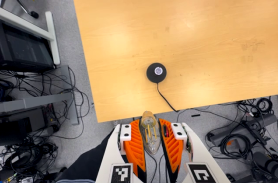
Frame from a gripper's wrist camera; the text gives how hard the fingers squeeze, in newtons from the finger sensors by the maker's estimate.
{"total": 20.7, "left": 23.3, "right": 18.1}